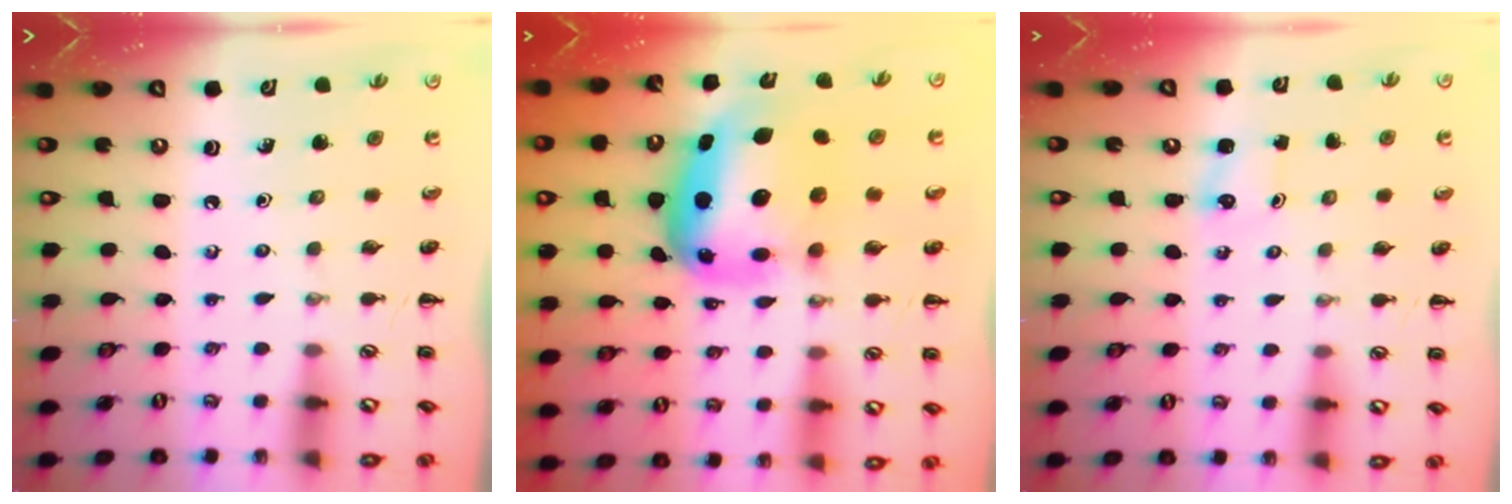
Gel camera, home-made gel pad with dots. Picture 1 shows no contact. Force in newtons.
{"total": 11.2, "press": 10.7, "slide": 3.2}
{"total": 1.2, "press": 1.2, "slide": 0.2}